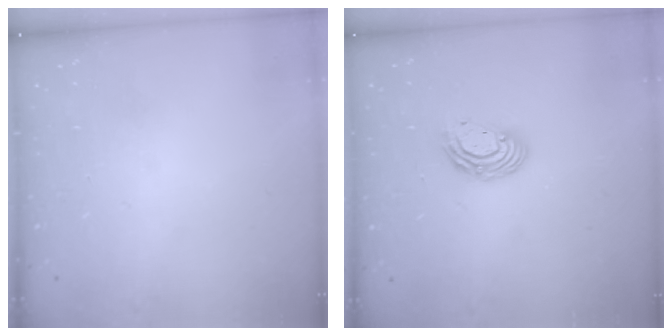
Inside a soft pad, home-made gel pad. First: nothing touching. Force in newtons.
{"total": 8.7, "press": 8.6, "slide": 1.2}